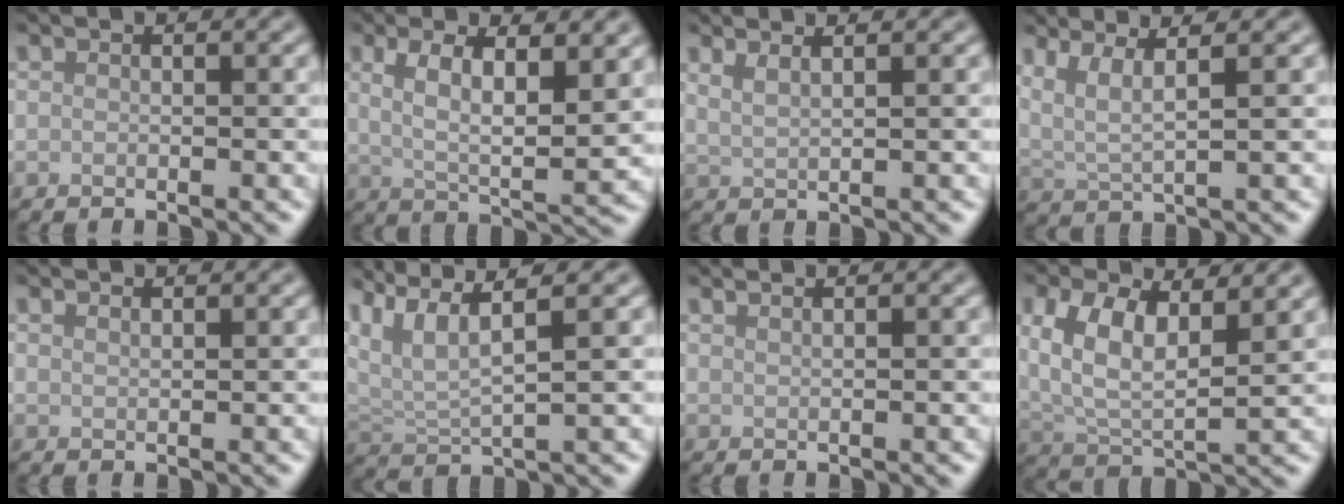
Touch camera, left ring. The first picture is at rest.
{"total": 6.5, "force": [2.2, 2.2, 5.8], "torque": [-0.101, -0.006, 0.039]}
{"total": 2.2, "force": [1.6, 0.8, 1.3], "torque": [-0.014, 0.005, 0.018]}
{"total": 3.9, "force": [2.0, 0.8, 3.2], "torque": [-0.067, 0.004, 0.044]}
{"total": 0.8, "force": [0.7, 0.1, 0.2], "torque": [-0.002, 0.000, 0.014]}
{"total": 5.7, "force": [3.7, 1.2, 4.2], "torque": [-0.092, 0.013, 0.073]}
{"total": 1.6, "force": [1.2, 0.6, 0.8], "torque": [0.002, -0.001, 0.004]}
{"total": 7.9, "force": [3.5, 4.0, 5.8], "torque": [-0.119, -0.001, 0.059]}